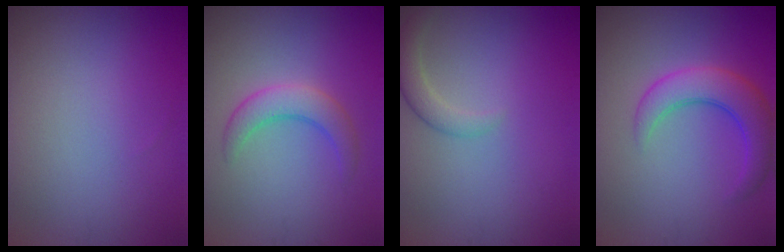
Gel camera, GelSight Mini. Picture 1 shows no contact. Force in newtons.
{"total": 3.0, "press": 3.0, "slide": 0.2}
{"total": 1.8, "press": 1.8, "slide": 0.1}
{"total": 4.8, "press": 4.8, "slide": 0.2}